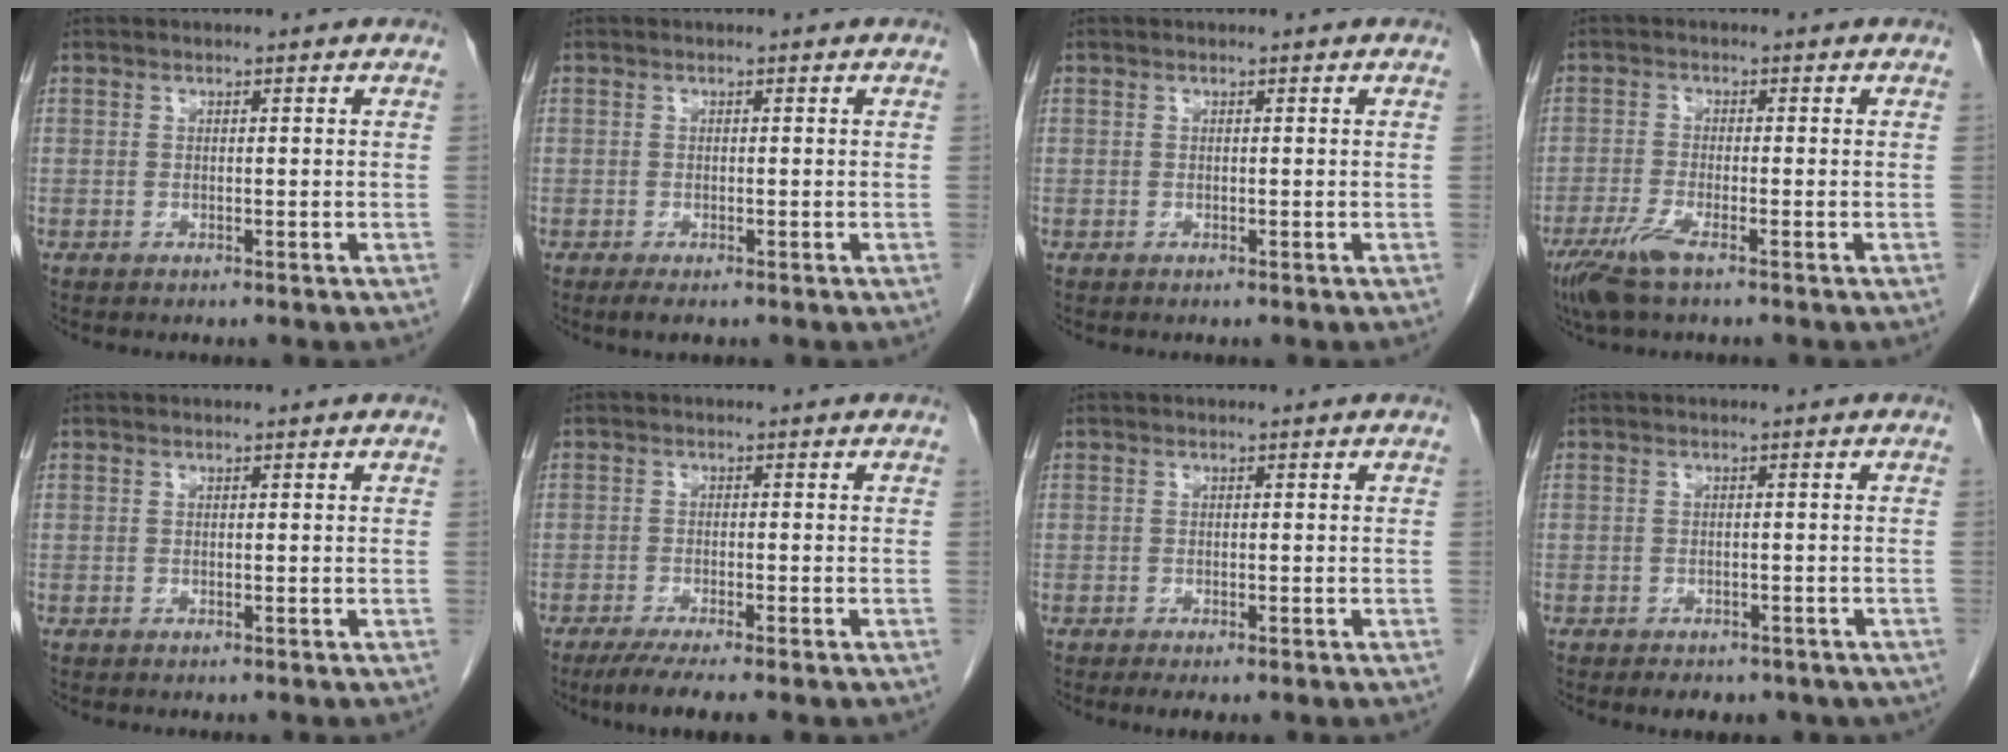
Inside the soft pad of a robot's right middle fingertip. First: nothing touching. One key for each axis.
{"total": 1.7, "fx": -1.2, "fy": 0.5, "fz": 1.2, "tx": -0.021, "ty": -0.005, "tz": -0.017}
{"total": 0.0}
{"total": 5.0, "fx": -3.2, "fy": 0.4, "fz": 3.8, "tx": -0.085, "ty": -0.015, "tz": -0.064}
{"total": 0.0}
{"total": 6.2, "fx": -4.7, "fy": 0.4, "fz": 4.1, "tx": -0.063, "ty": -0.015, "tz": -0.070}
{"total": 2.7, "fx": -1.9, "fy": 0.6, "fz": 1.8, "tx": -0.023, "ty": -0.007, "tz": -0.024}
{"total": 6.9, "fx": -5.2, "fy": 3.4, "fz": 2.9, "tx": -0.028, "ty": 0.005, "tz": -0.056}